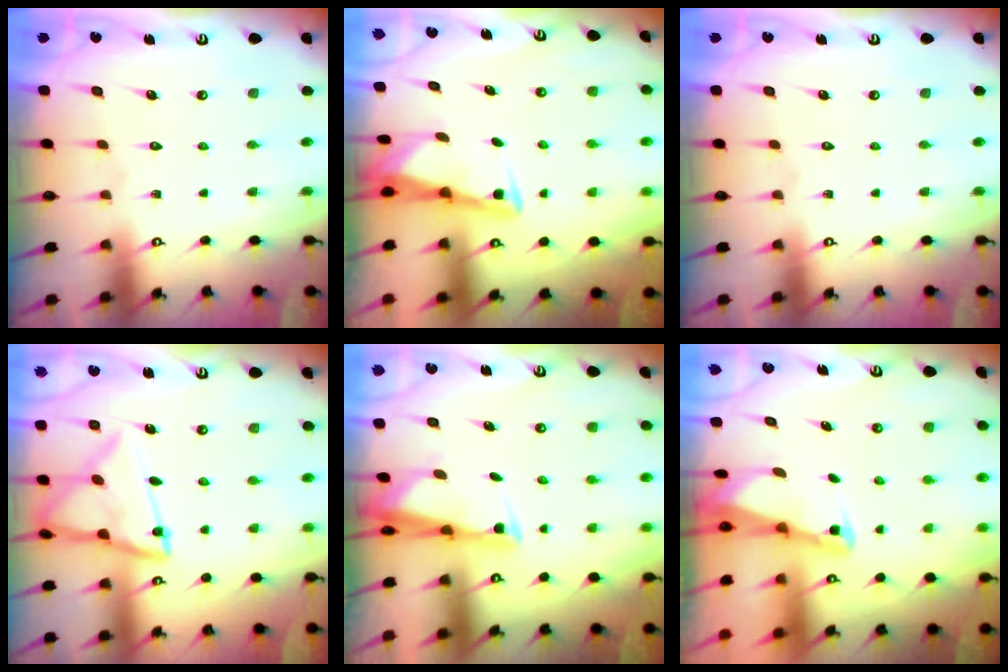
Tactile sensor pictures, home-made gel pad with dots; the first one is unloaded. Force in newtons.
{"total": 3.2, "press": 3.1, "slide": 0.3}
{"total": 0.0}
{"total": 14.9, "press": 14.8, "slide": 1.1}
{"total": 2.7, "press": 2.6, "slide": 0.8}
{"total": 2.0, "press": 2.0, "slide": 0.4}